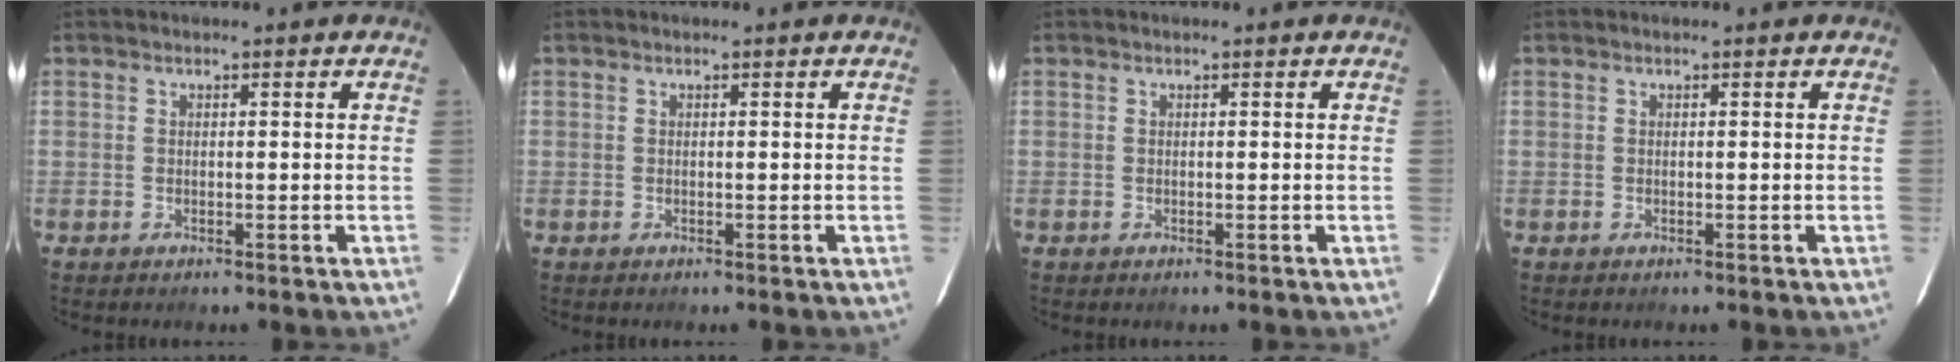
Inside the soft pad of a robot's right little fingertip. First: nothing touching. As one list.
[{"total": 0.0}, {"total": 0.0}, {"total": 0.0}]